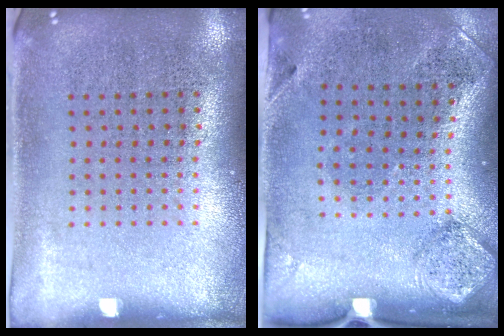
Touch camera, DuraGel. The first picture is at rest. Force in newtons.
{"total": 1.9, "press": 1.1, "slide": 1.6}